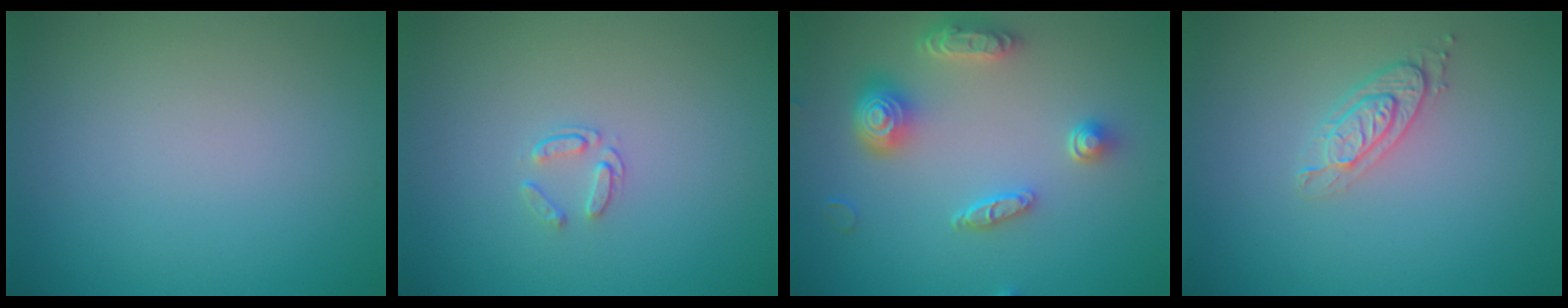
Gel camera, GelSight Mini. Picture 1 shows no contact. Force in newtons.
{"total": 1.1, "press": 0.7, "slide": 0.9}
{"total": 4.7, "press": 3.9, "slide": 2.8}
{"total": 2.0, "press": 1.9, "slide": 0.6}